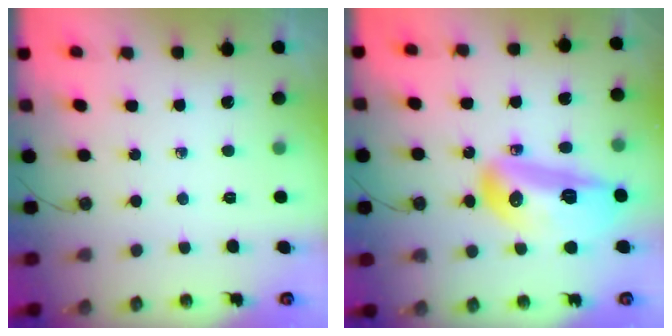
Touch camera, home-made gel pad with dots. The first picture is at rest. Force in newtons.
{"total": 27.5, "press": 21.3, "slide": 17.4}